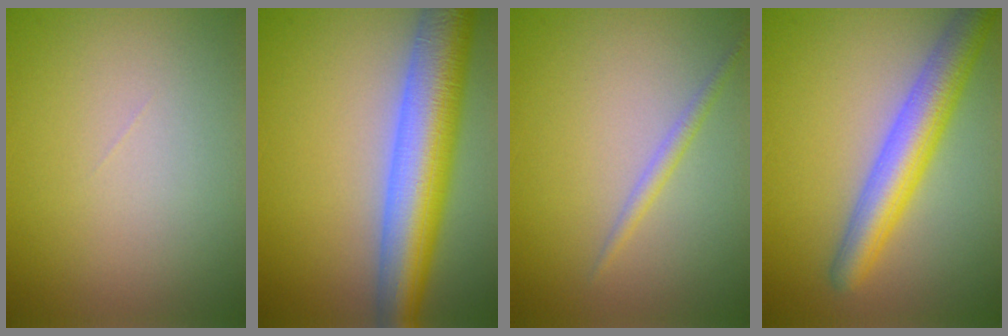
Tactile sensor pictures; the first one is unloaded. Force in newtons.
{"total": 9.7, "press": 9.7, "slide": 0.6}
{"total": 1.2, "press": 1.2, "slide": 0.0}
{"total": 5.8, "press": 5.8, "slide": 0.2}